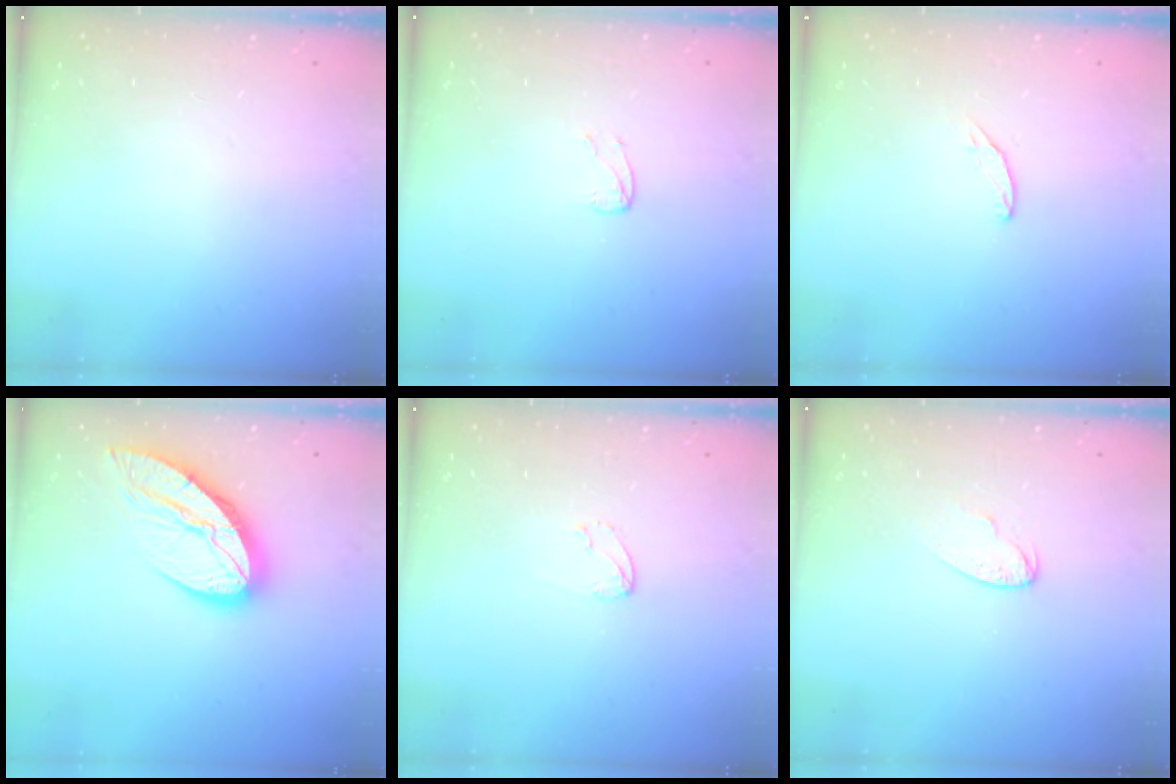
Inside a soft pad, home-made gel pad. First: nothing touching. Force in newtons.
{"total": 3.0, "press": 3.0, "slide": 0.3}
{"total": 3.7, "press": 3.6, "slide": 0.3}
{"total": 12.8, "press": 12.7, "slide": 1.4}
{"total": 2.8, "press": 2.8, "slide": 0.2}
{"total": 4.1, "press": 4.0, "slide": 0.4}